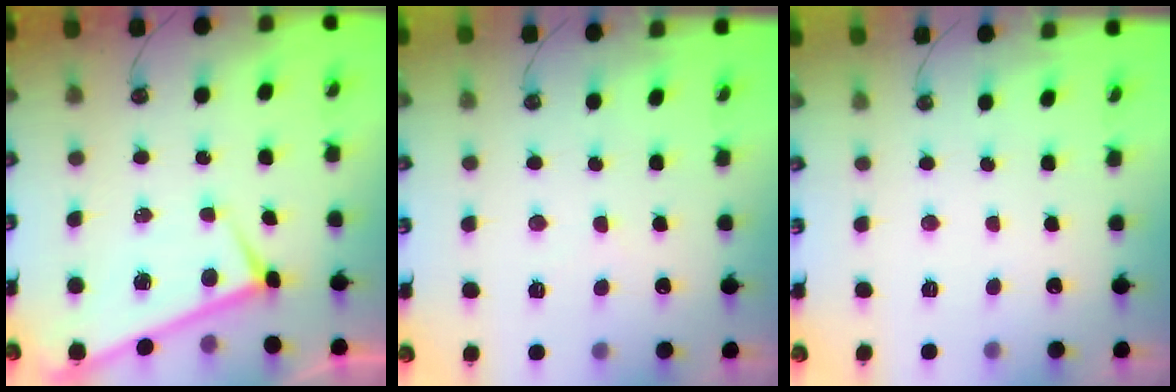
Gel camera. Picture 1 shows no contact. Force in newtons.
{"total": 1.3, "press": 1.2, "slide": 0.4}
{"total": 0.0}